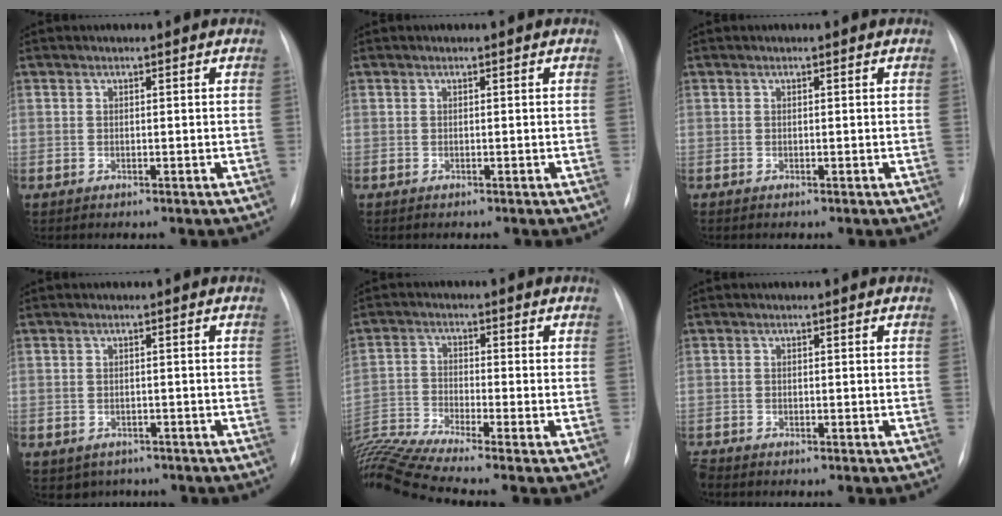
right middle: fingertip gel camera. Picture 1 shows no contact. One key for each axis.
{"total": 0.0}
{"total": 0.0}
{"total": 3.3, "fx": -2.4, "fy": 2.3, "fz": 0.4, "tx": -0.004, "ty": 0.008, "tz": -0.028}
{"total": 12.5, "fx": -10.8, "fy": -1.9, "fz": 6.1, "tx": -0.134, "ty": -0.004, "tz": -0.198}
{"total": 1.0, "fx": -1.0, "fy": 0.2, "fz": 0.2, "tx": -0.006, "ty": -0.004, "tz": -0.017}